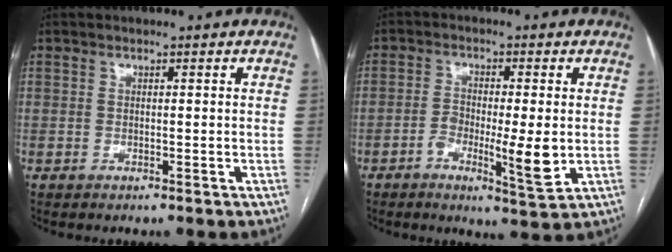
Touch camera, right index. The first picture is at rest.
{"total": 7.3, "force": [-1.6, 1.4, 6.9], "torque": [-0.116, -0.004, -0.023]}